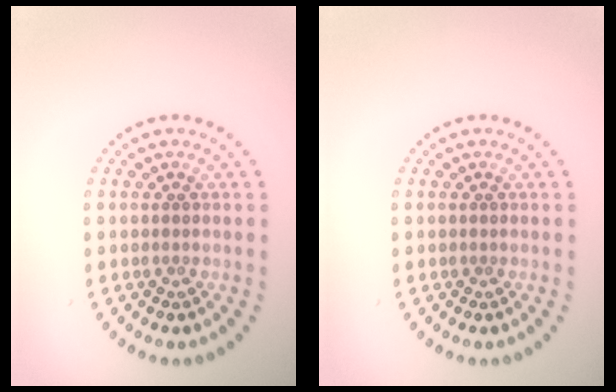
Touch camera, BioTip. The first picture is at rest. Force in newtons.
{"total": 0.0}